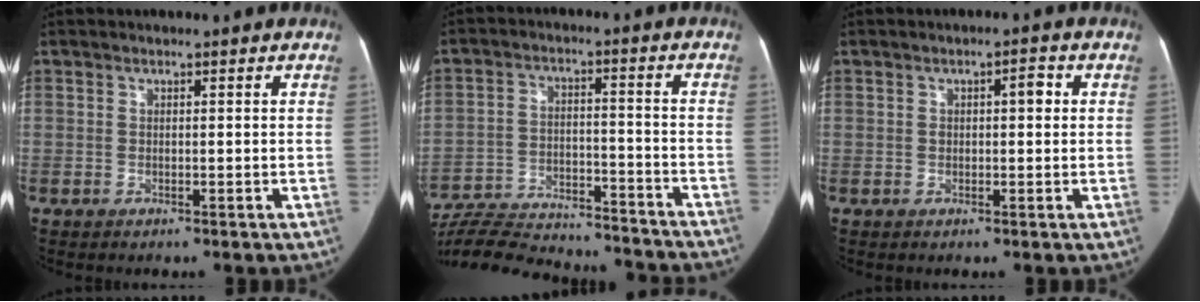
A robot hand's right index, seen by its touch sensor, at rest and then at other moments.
{"total": 24.0, "force": [-22.2, 4.8, 7.9], "torque": [-0.153, -0.010, -0.320]}
{"total": 3.1, "force": [0.5, 1.5, 2.7], "torque": [-0.047, 0.023, 0.011]}